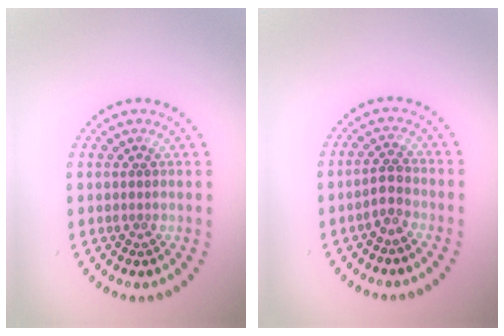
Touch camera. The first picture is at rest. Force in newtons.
{"total": 1.7, "press": 1.5, "slide": 0.8}